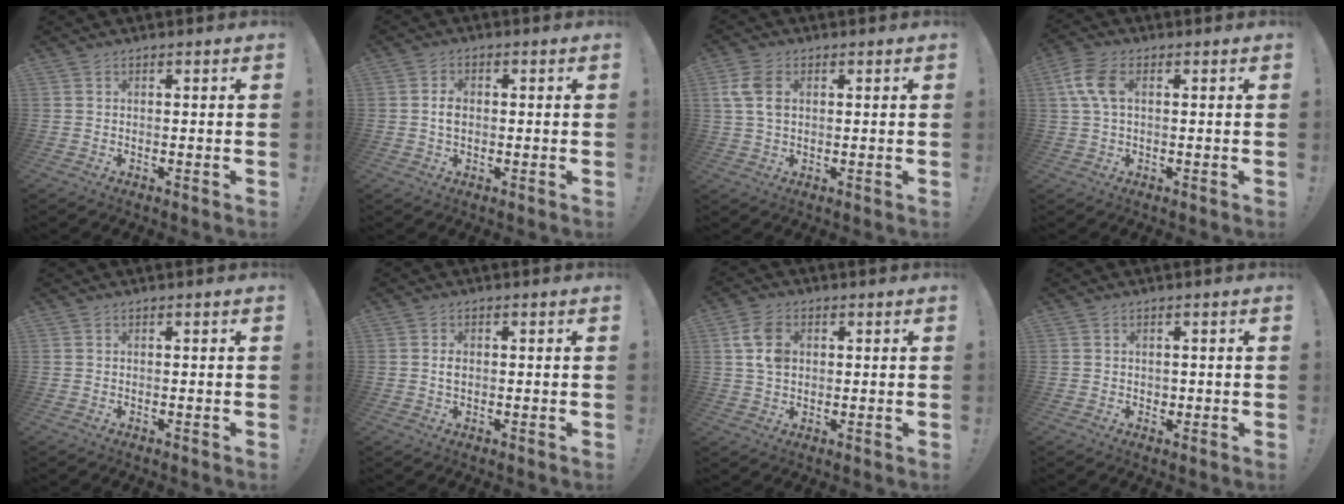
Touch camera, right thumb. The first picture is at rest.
{"total": 3.2, "force": [0.1, 2.3, 2.2], "torque": [-0.027, 0.003, -0.002]}
{"total": 7.2, "force": [1.8, 4.7, 5.2], "torque": [-0.100, 0.005, 0.035]}
{"total": 7.8, "force": [1.7, 4.5, 6.1], "torque": [-0.144, 0.005, 0.032]}
{"total": 0.0}
{"total": 2.0, "force": [0.2, 1.4, 1.4], "torque": [-0.021, 0.004, 0.001]}
{"total": 8.3, "force": [1.8, 5.9, 5.5], "torque": [-0.101, 0.005, 0.036]}
{"total": 1.3, "force": [0.2, 1.3, 0.0], "torque": [0.007, -0.001, 0.002]}